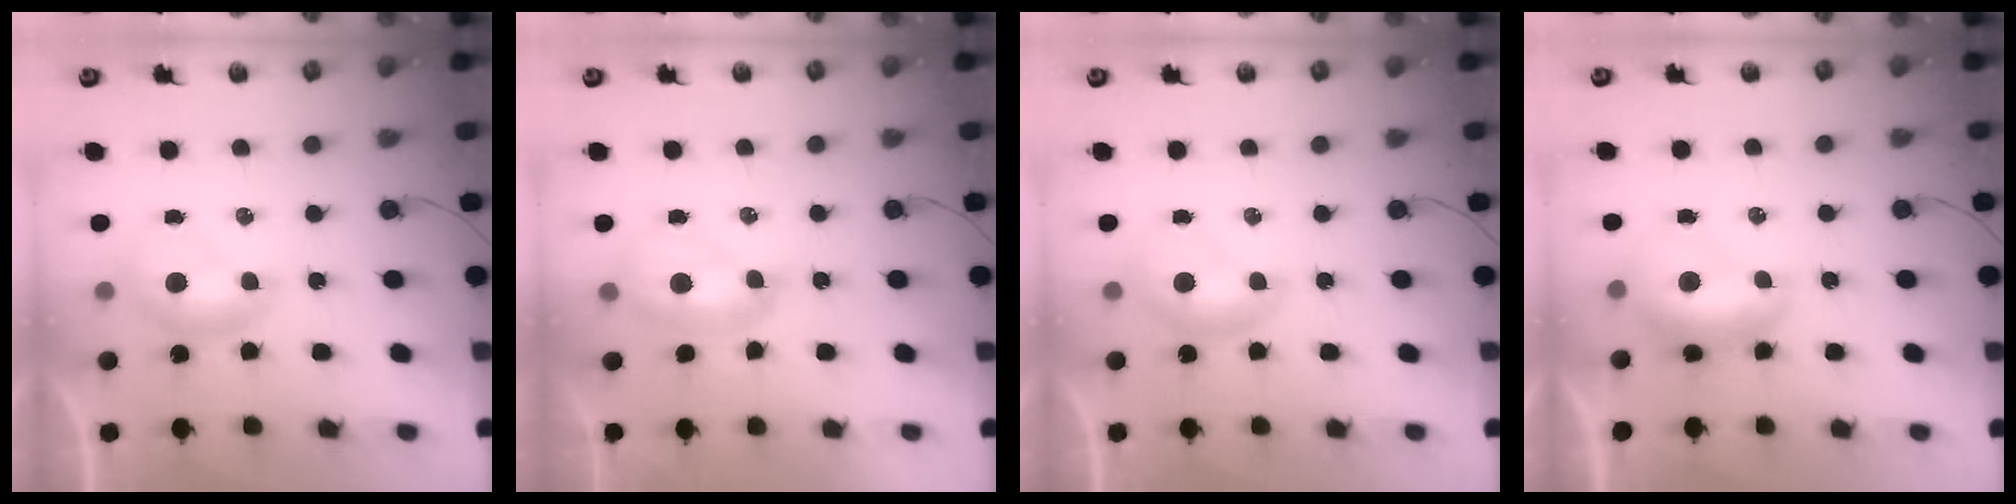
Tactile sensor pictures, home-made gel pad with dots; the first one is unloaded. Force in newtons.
{"total": 2.1, "press": 2.0, "slide": 0.7}
{"total": 0.0}
{"total": 1.9, "press": 1.8, "slide": 0.6}